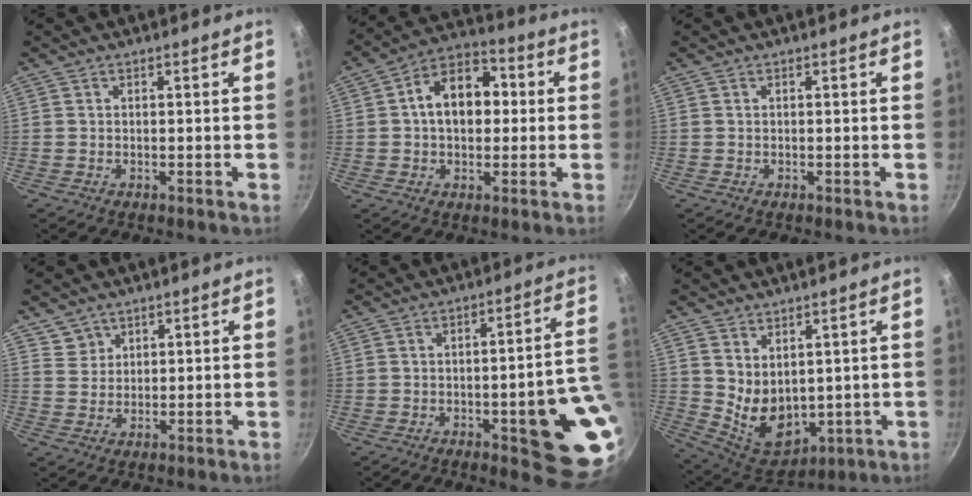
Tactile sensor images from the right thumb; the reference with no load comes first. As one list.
[{"total": 12.6, "force": [1.1, 8.8, 9.0], "torque": [-0.098, 0.029, 0.001]}, {"total": 0.0}, {"total": 3.4, "force": [2.3, 2.5, 0.1], "torque": [0.020, 0.000, 0.044]}, {"total": 17.6, "force": [-3.5, 5.2, 16.4], "torque": [-0.154, 0.017, -0.042]}, {"total": 10.0, "force": [2.4, 7.0, 6.8], "torque": [-0.089, -0.039, 0.070]}]